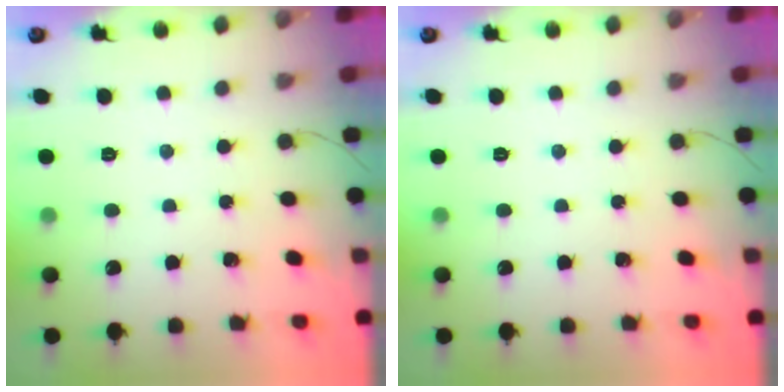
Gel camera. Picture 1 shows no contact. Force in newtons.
{"total": 0.0}